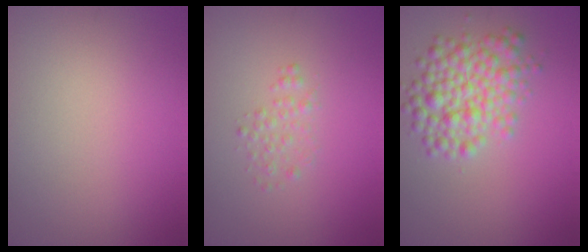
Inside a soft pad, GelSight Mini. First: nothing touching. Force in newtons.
{"total": 1.2, "press": 1.2, "slide": 0.0}
{"total": 5.0, "press": 5.0, "slide": 0.1}